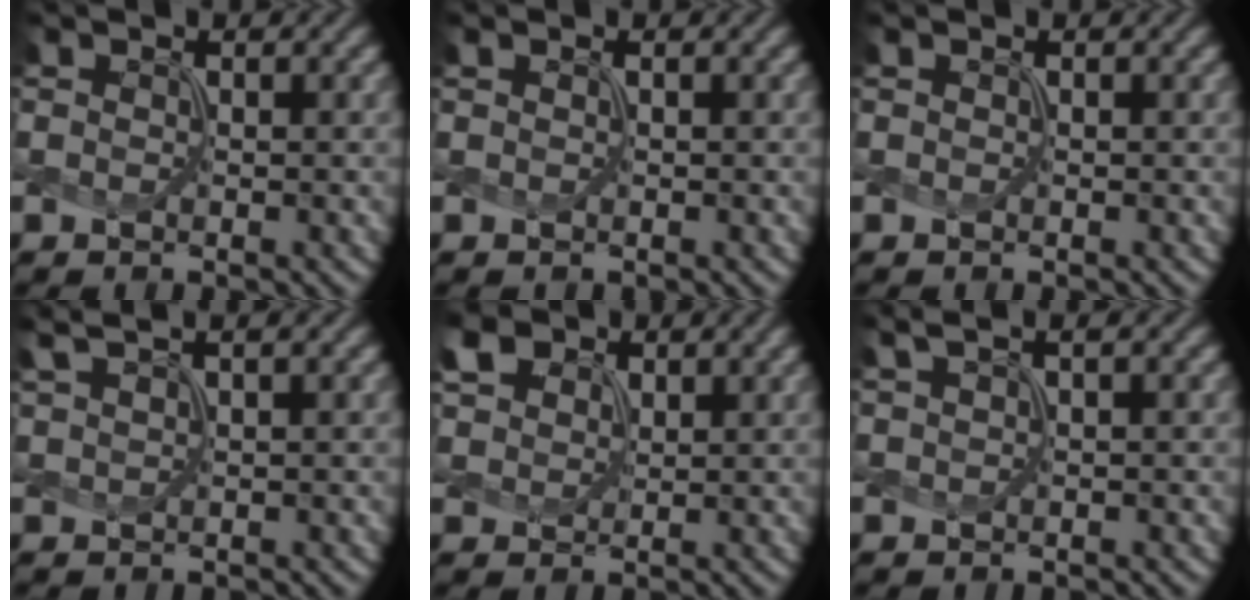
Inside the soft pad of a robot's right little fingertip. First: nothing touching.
{"total": 0.0}
{"total": 0.0}
{"total": 4.8, "force": [3.4, 1.4, 3.0], "torque": [-0.043, 0.027, 0.037]}
{"total": 3.2, "force": [2.2, 2.1, 1.3], "torque": [-0.042, 0.008, 0.044]}
{"total": 3.8, "force": [2.4, 1.2, 2.6], "torque": [-0.026, 0.021, 0.019]}